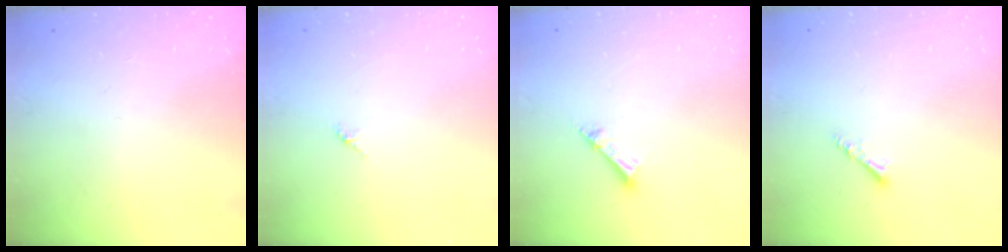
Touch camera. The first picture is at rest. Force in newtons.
{"total": 1.5, "press": 1.4, "slide": 0.4}
{"total": 3.2, "press": 3.2, "slide": 0.2}
{"total": 3.0, "press": 2.9, "slide": 0.6}